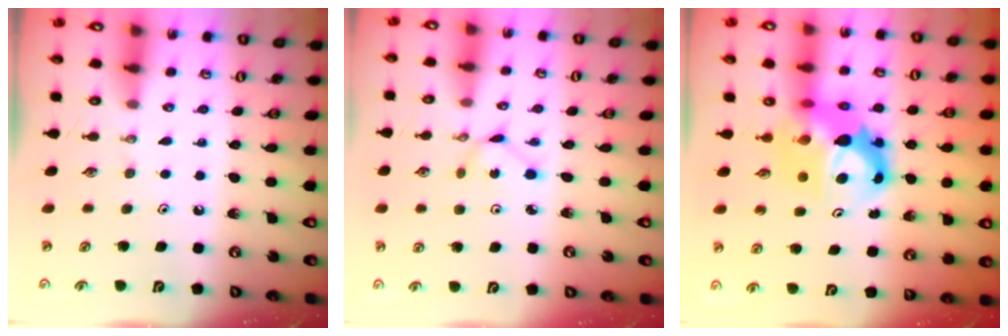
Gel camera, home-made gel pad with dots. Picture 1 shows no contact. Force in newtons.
{"total": 1.6, "press": 1.6, "slide": 0.2}
{"total": 10.7, "press": 10.7, "slide": 0.6}